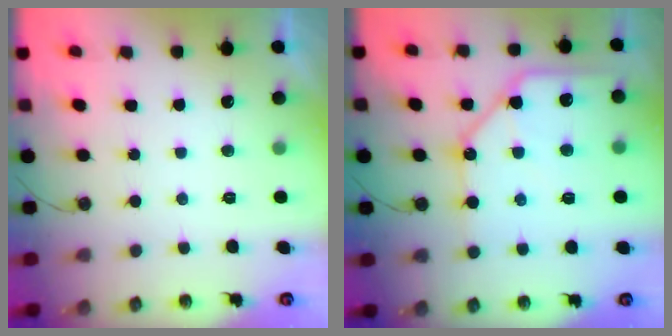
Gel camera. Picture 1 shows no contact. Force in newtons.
{"total": 13.3, "press": 13.2, "slide": 1.4}